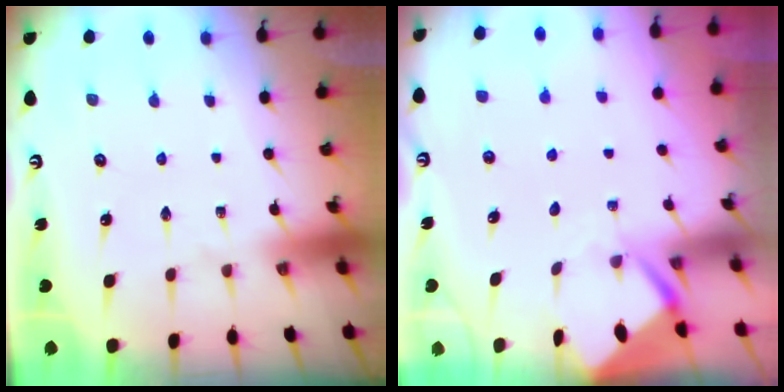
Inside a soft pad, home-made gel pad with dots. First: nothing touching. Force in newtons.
{"total": 3.8, "press": 3.8, "slide": 0.3}